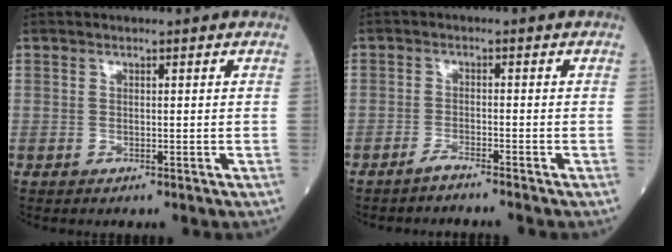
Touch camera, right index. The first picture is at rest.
{"total": 1.9, "force": [-1.8, -0.4, 0.5], "torque": [-0.013, -0.002, -0.034]}